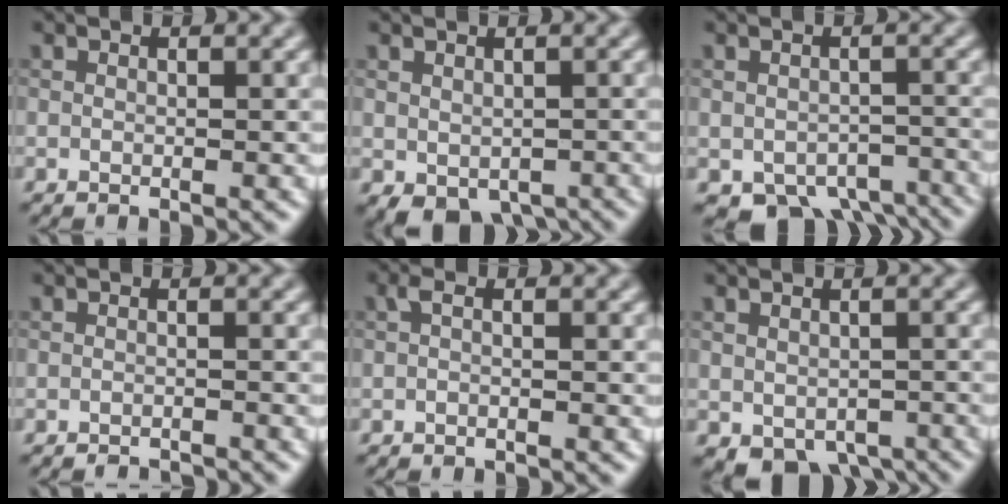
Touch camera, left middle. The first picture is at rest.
{"total": 3.7, "force": [-1.5, 2.4, 2.4], "torque": [-0.033, -0.017, -0.010]}
{"total": 5.2, "force": [-3.3, 3.1, 2.6], "torque": [-0.027, -0.019, -0.044]}
{"total": 1.5, "force": [-1.5, 0.2, 0.2], "torque": [0.005, -0.003, -0.022]}
{"total": 0.8, "force": [-0.2, 0.2, 0.7], "torque": [-0.016, 0.001, -0.004]}
{"total": 4.1, "force": [-1.9, 2.6, 2.4], "torque": [-0.029, -0.017, -0.016]}